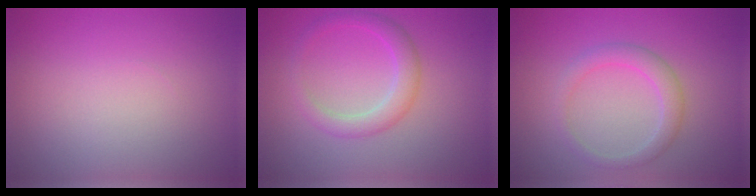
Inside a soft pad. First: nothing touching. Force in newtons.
{"total": 2.7, "press": 2.7, "slide": 0.1}
{"total": 2.4, "press": 2.4, "slide": 0.1}